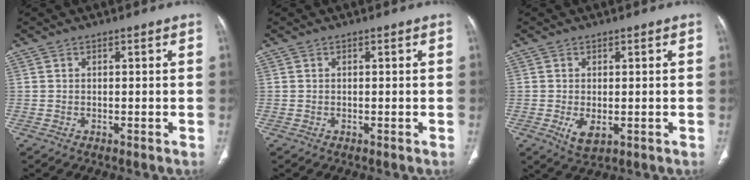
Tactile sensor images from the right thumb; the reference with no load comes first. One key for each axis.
{"total": 0.0}
{"total": 3.7, "fx": -0.8, "fy": 2.1, "fz": 3.0, "tx": -0.058, "ty": -0.011, "tz": -0.004}